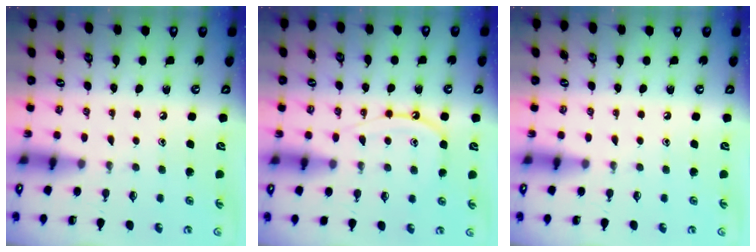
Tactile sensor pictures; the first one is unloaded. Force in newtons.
{"total": 9.8, "press": 9.7, "slide": 0.9}
{"total": 0.0}